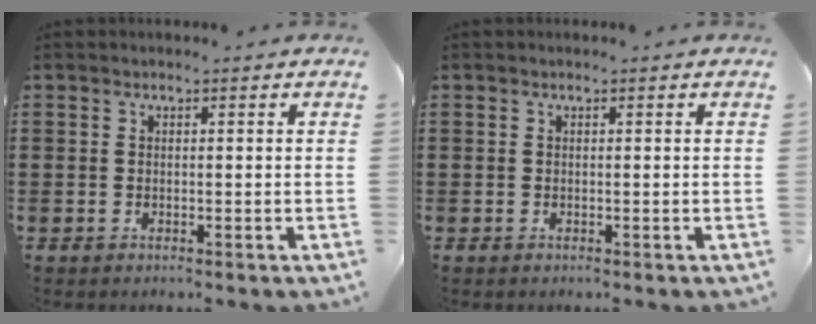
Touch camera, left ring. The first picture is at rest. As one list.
[{"total": 0.0}]